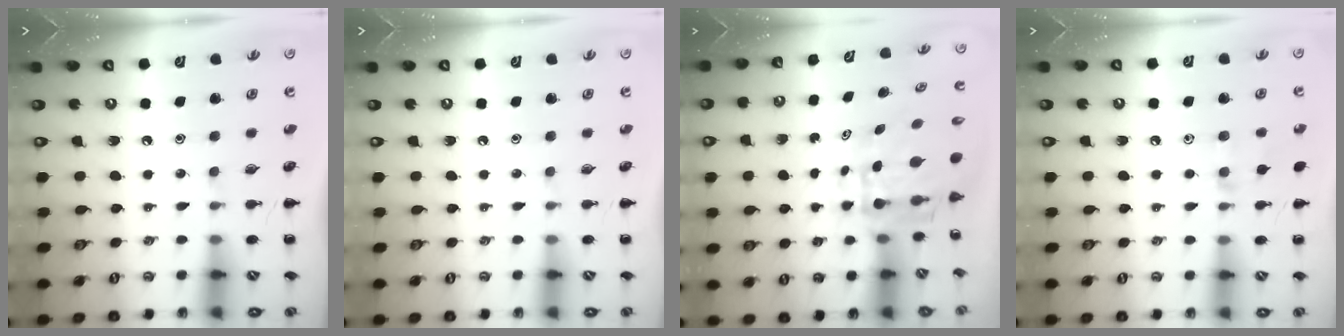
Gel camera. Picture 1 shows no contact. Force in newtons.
{"total": 0.0}
{"total": 5.6, "press": 5.4, "slide": 1.5}
{"total": 7.6, "press": 7.4, "slide": 1.8}